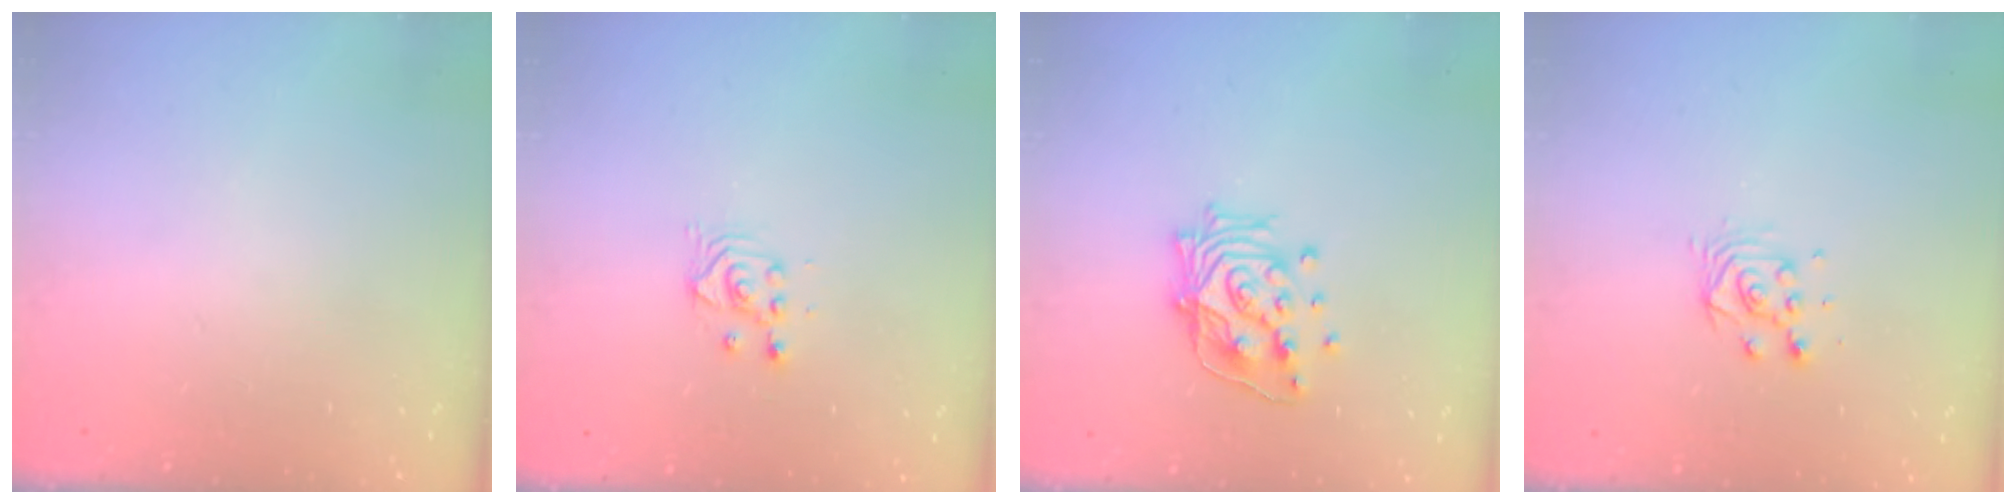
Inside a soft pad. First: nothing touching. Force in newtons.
{"total": 2.5, "press": 2.5, "slide": 0.2}
{"total": 15.3, "press": 15.2, "slide": 1.1}
{"total": 4.7, "press": 4.7, "slide": 0.4}